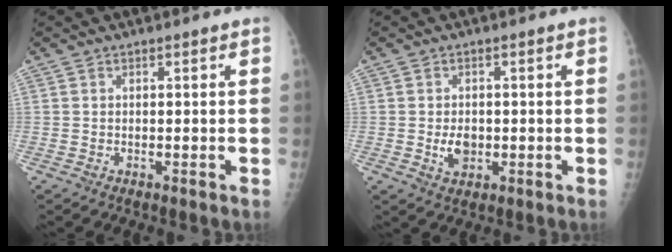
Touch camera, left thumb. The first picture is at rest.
{"total": 3.6, "force": [-0.5, 2.7, 2.4], "torque": [-0.032, -0.001, -0.003]}